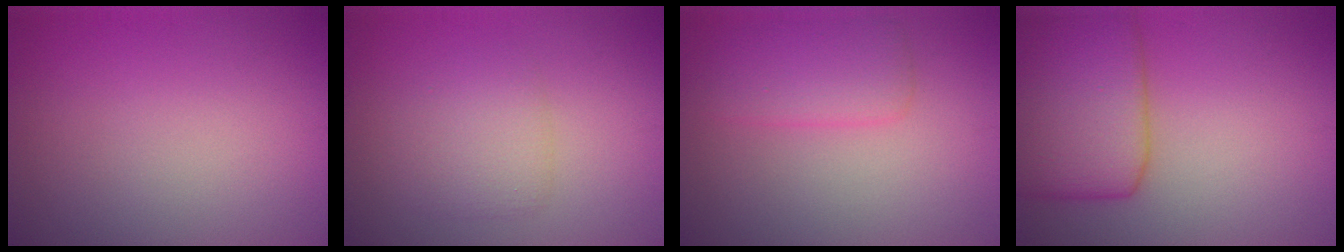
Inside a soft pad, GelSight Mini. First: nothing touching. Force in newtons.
{"total": 2.5, "press": 2.5, "slide": 0.3}
{"total": 2.8, "press": 2.8, "slide": 0.2}
{"total": 7.8, "press": 7.8, "slide": 0.3}